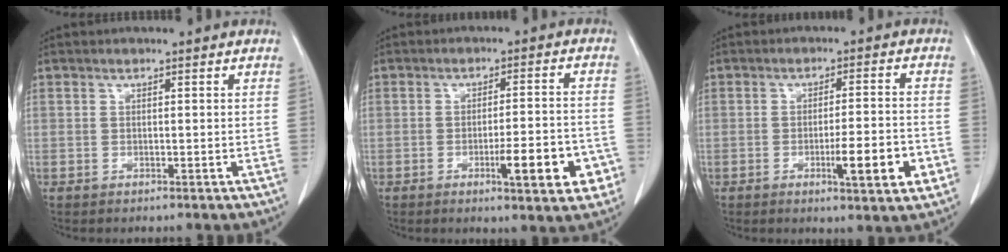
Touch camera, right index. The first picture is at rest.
{"total": 9.3, "force": [-3.6, 1.5, 8.4], "torque": [-0.110, 0.003, -0.045]}
{"total": 8.3, "force": [-2.9, 0.8, 7.7], "torque": [-0.111, -0.006, -0.040]}